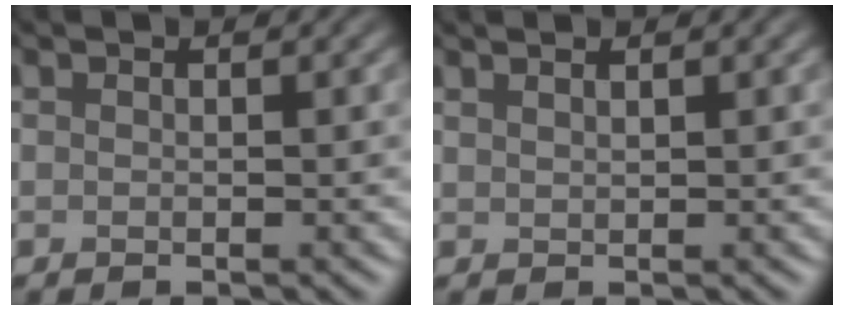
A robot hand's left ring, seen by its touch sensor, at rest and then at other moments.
{"total": 1.0, "force": [0.8, 0.3, 0.5], "torque": [0.001, 0.007, 0.007]}